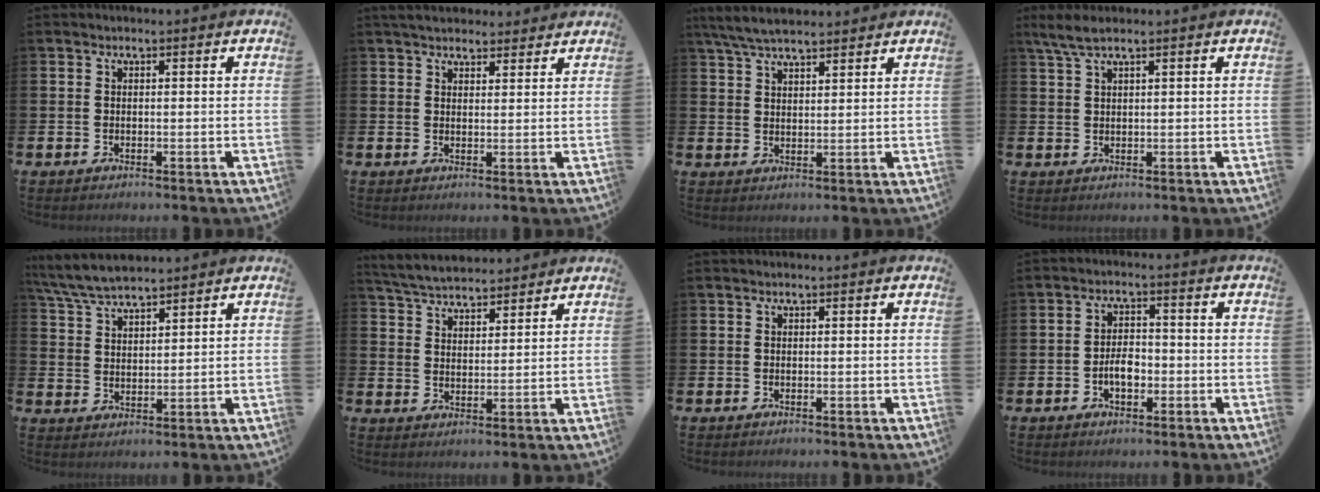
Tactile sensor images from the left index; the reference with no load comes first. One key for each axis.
{"total": 3.9, "fx": 3.7, "fy": 1.3, "fz": 0.5, "tx": -0.018, "ty": -0.009, "tz": 0.069}
{"total": 5.6, "fx": 5.1, "fy": 1.0, "fz": 1.9, "tx": -0.056, "ty": -0.011, "tz": 0.097}
{"total": 3.1, "fx": 2.2, "fy": 0.5, "fz": 2.2, "tx": -0.052, "ty": 0.004, "tz": 0.041}
{"total": 6.1, "fx": 5.8, "fy": 0.9, "fz": 1.6, "tx": -0.055, "ty": -0.017, "tz": 0.109}
{"total": 5.2, "fx": 5.0, "fy": 1.0, "fz": 0.6, "tx": -0.036, "ty": -0.021, "tz": 0.091}
{"total": 0.0}
{"total": 3.6, "fx": -1.1, "fy": 2.0, "fz": 2.8, "tx": -0.040, "ty": 0.002, "tz": -0.024}